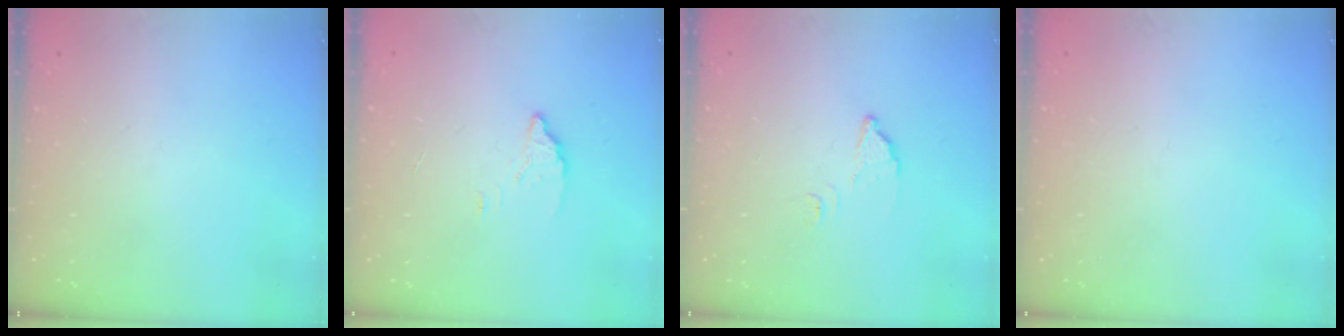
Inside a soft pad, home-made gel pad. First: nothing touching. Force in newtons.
{"total": 1.8, "press": 1.7, "slide": 0.1}
{"total": 2.1, "press": 2.1, "slide": 0.1}
{"total": 2.3, "press": 2.3, "slide": 0.1}